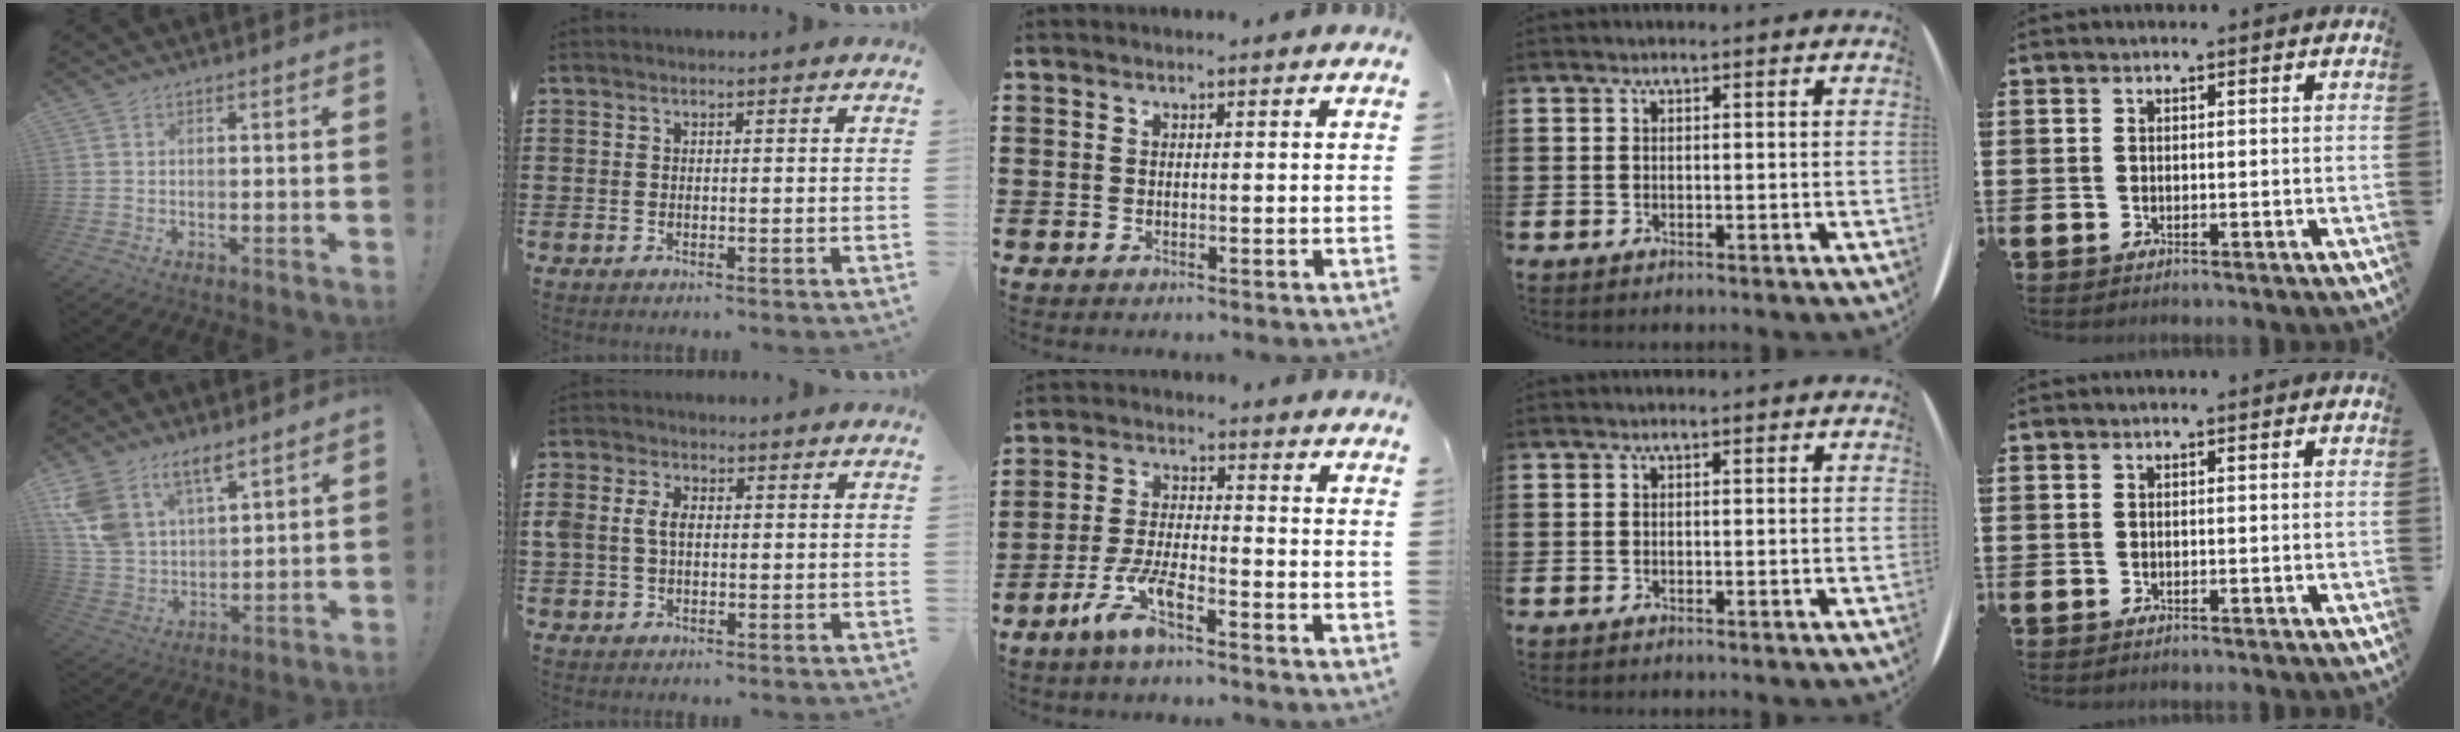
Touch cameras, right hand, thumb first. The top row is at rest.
{"thumb": {"total": 10.7, "force": [8.0, 5.4, 4.5], "torque": [-0.098, -0.048, 0.159]}, "index": {"total": 3.4, "force": [0.3, 2.2, 2.6], "torque": [-0.070, 0.006, -0.001]}, "middle": {"total": 7.0, "force": [-4.4, 1.6, 5.2], "torque": [-0.117, -0.003, -0.085]}}